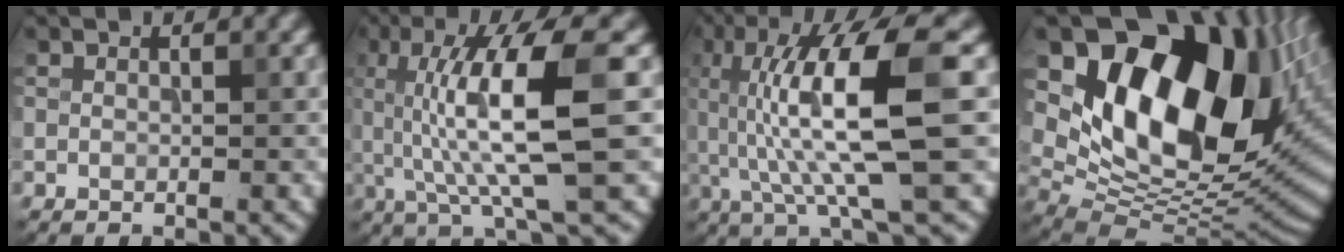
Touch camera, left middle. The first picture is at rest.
{"total": 9.6, "force": [0.9, 2.2, 9.3], "torque": [-0.143, 0.003, 0.019]}
{"total": 11.0, "force": [0.7, 2.2, 10.8], "torque": [-0.183, 0.008, 0.018]}
{"total": 16.7, "force": [6.0, 10.2, 11.8], "torque": [-0.178, 0.004, 0.108]}